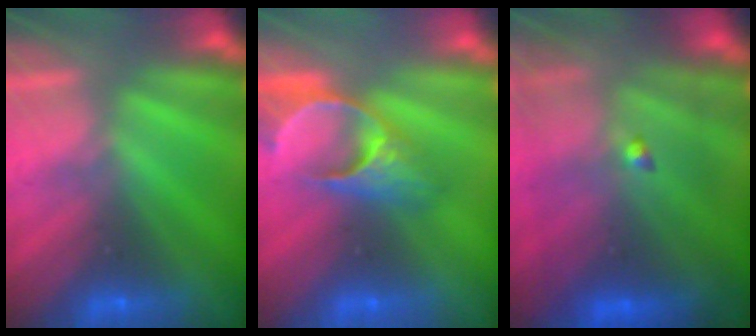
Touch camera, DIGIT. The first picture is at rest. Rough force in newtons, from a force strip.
{"total": 4.8}
{"total": 8.8}